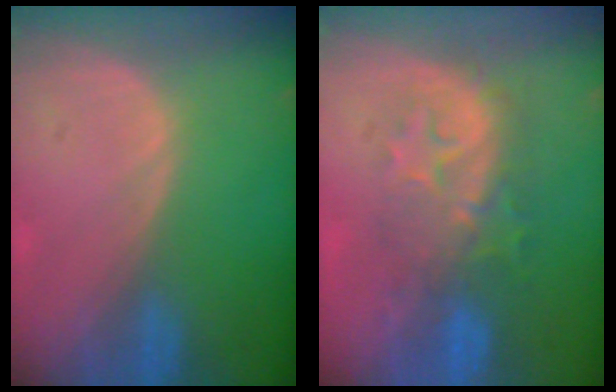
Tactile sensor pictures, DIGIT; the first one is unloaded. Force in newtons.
{"total": 8.4, "press": 8.2, "slide": 1.4}